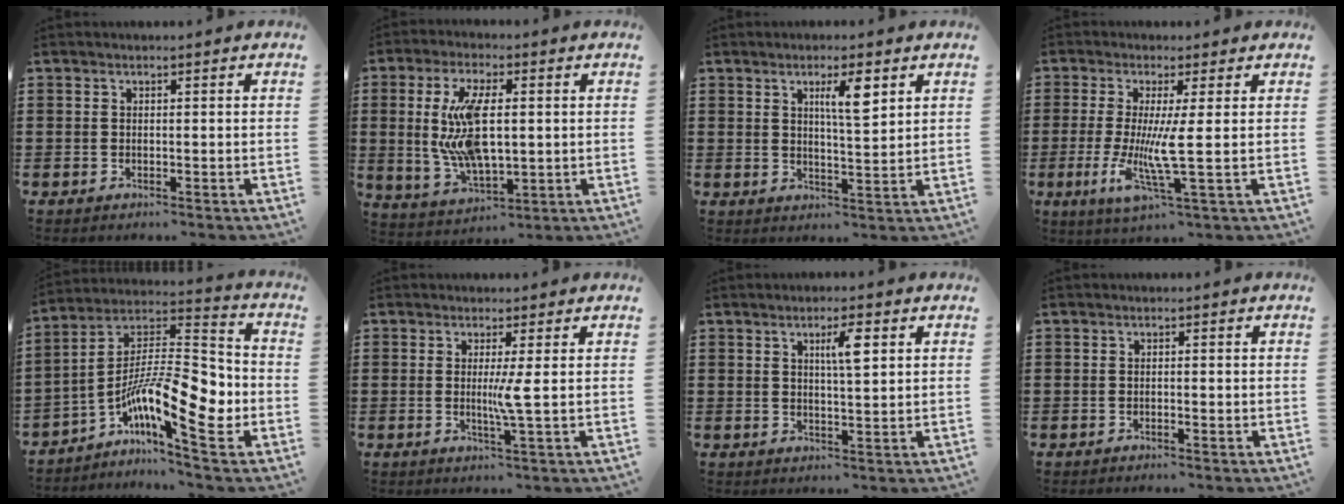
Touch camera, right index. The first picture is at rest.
{"total": 11.1, "force": [0.9, 4.9, 10.0], "torque": [-0.218, -0.003, 0.011]}
{"total": 5.5, "force": [2.6, 1.1, 4.7], "torque": [-0.084, 0.002, 0.037]}
{"total": 7.3, "force": [-0.3, -0.1, 7.2], "torque": [-0.155, -0.024, -0.011]}
{"total": 14.0, "force": [-5.7, 3.4, 12.3], "torque": [-0.247, -0.015, -0.106]}
{"total": 3.4, "force": [0.1, -0.7, 3.3], "torque": [-0.060, -0.013, -0.001]}
{"total": 4.3, "force": [1.6, 0.8, 4.0], "torque": [-0.066, 0.002, 0.019]}
{"total": 0.6, "force": [-0.3, 0.0, 0.5], "torque": [-0.010, -0.003, -0.005]}